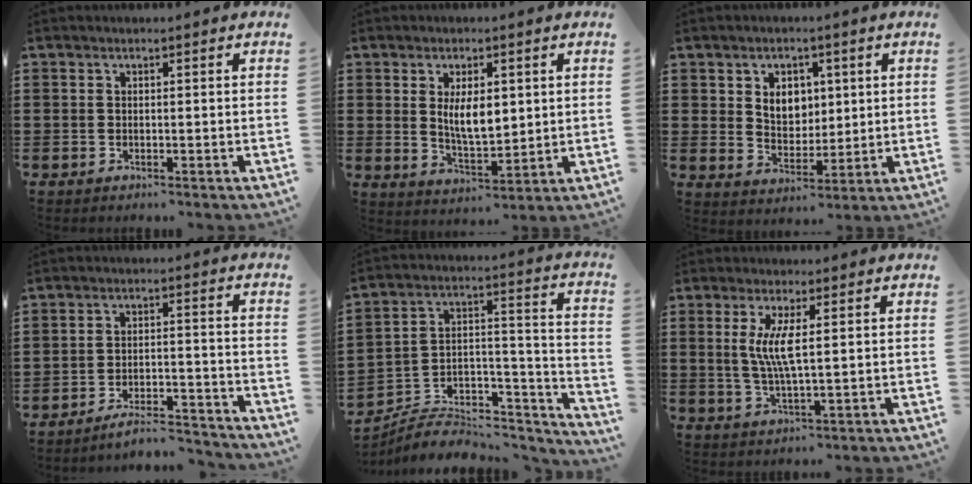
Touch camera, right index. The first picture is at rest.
{"total": 6.3, "force": [1.4, 2.8, 5.5], "torque": [-0.095, 0.000, 0.019]}
{"total": 5.0, "force": [1.7, 4.1, 2.4], "torque": [-0.055, 0.011, 0.028]}
{"total": 5.4, "force": [-5.1, 0.3, 1.5], "torque": [-0.032, -0.003, -0.102]}
{"total": 5.1, "force": [-3.9, 3.1, 1.2], "torque": [-0.020, 0.002, -0.074]}
{"total": 5.9, "force": [1.2, 0.9, 5.7], "torque": [-0.120, -0.005, 0.016]}